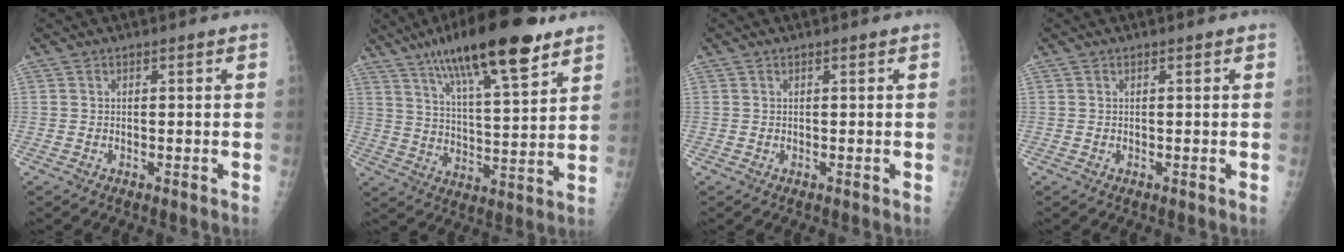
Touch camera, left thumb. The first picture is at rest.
{"total": 19.8, "force": [12.6, 4.8, 14.5], "torque": [-0.218, -0.043, 0.208]}
{"total": 0.0}
{"total": 0.0}